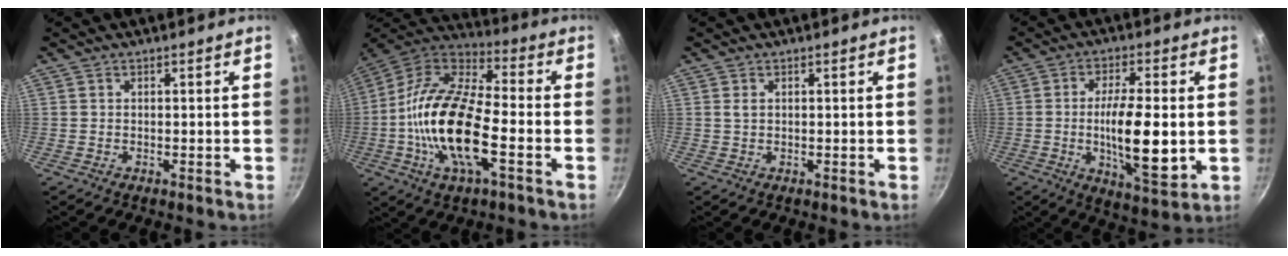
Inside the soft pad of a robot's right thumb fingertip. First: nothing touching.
{"total": 21.0, "force": [-4.6, 8.6, 18.6], "torque": [-0.356, 0.032, -0.106]}
{"total": 1.0, "force": [0.3, 0.6, 0.7], "torque": [-0.013, 0.000, 0.006]}
{"total": 14.6, "force": [-1.3, 4.6, 13.8], "torque": [-0.232, -0.007, -0.018]}